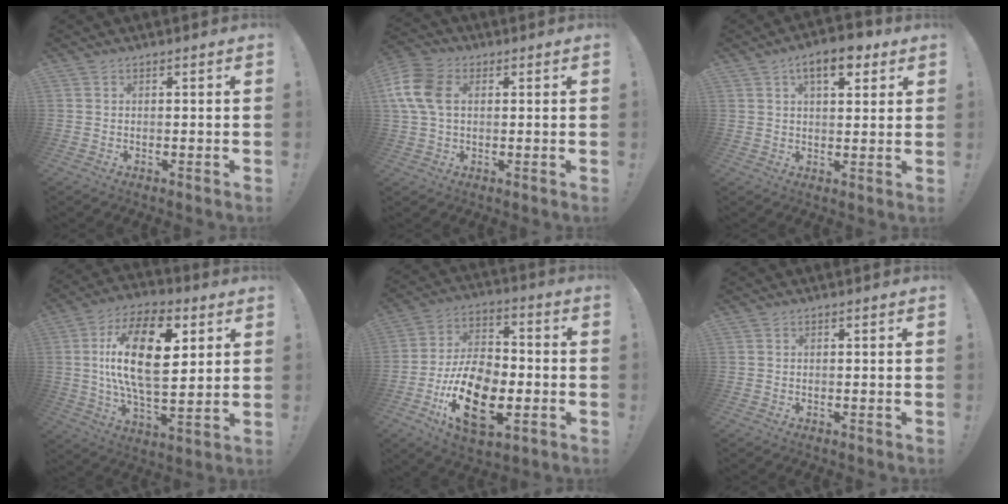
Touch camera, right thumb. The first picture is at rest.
{"total": 11.9, "force": [2.2, 8.4, 8.2], "torque": [-0.175, 0.007, 0.044]}
{"total": 9.3, "force": [4.8, 4.3, 6.7], "torque": [-0.088, -0.010, 0.080]}
{"total": 21.0, "force": [5.0, 9.6, 18.0], "torque": [-0.325, -0.013, 0.071]}
{"total": 21.2, "force": [-7.5, 12.1, 15.8], "torque": [-0.279, 0.040, -0.119]}
{"total": 0.0}